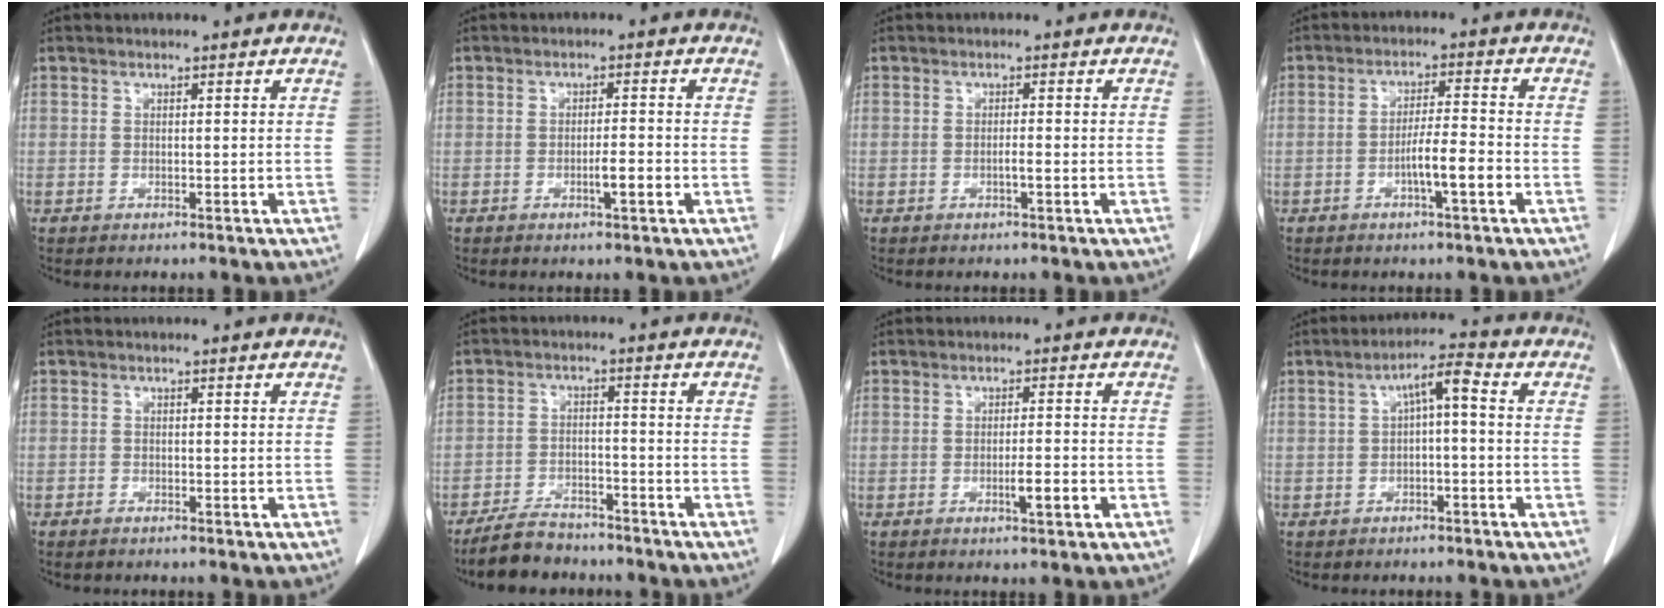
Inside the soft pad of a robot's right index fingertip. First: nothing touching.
{"total": 3.3, "force": [-1.1, 0.6, 3.1], "torque": [-0.053, 0.001, -0.015]}
{"total": 1.6, "force": [-0.5, 0.3, 1.4], "torque": [-0.028, 0.001, -0.008]}
{"total": 5.9, "force": [-2.2, 0.6, 5.4], "torque": [-0.098, 0.004, -0.038]}
{"total": 1.2, "force": [-0.8, 0.7, 0.6], "torque": [-0.015, 0.000, -0.011]}
{"total": 7.6, "force": [-6.6, 3.0, 2.4], "torque": [-0.049, -0.011, -0.114]}
{"total": 3.8, "force": [-1.3, 0.7, 3.5], "torque": [-0.059, -0.001, -0.017]}
{"total": 5.3, "force": [0.5, 1.4, 5.1], "torque": [-0.093, 0.024, 0.010]}